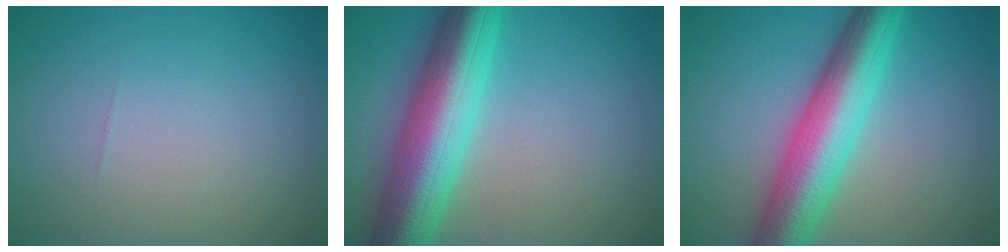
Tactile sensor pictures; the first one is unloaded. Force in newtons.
{"total": 10.9, "press": 10.9, "slide": 0.2}
{"total": 9.1, "press": 9.1, "slide": 0.4}